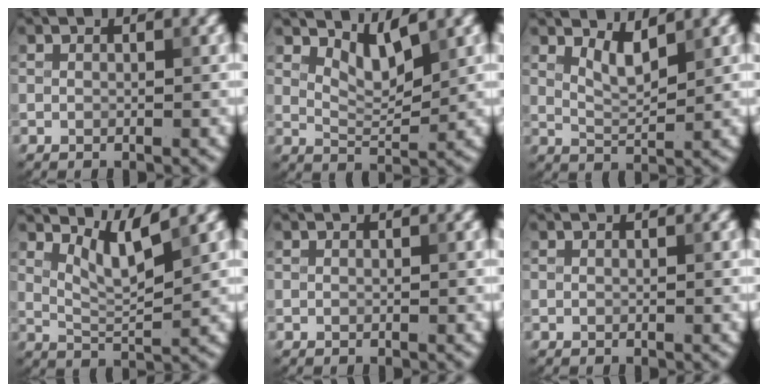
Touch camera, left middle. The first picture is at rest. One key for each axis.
{"total": 2.8, "fx": 2.0, "fy": 0.8, "fz": 1.8, "tx": -0.037, "ty": -0.013, "tz": 0.038}
{"total": 2.4, "fx": 1.7, "fy": 0.6, "fz": 1.6, "tx": -0.033, "ty": -0.010, "tz": 0.036}
{"total": 3.7, "fx": 2.3, "fy": 0.6, "fz": 2.8, "tx": -0.058, "ty": -0.006, "tz": 0.049}
{"total": 0.0}
{"total": 0.0}